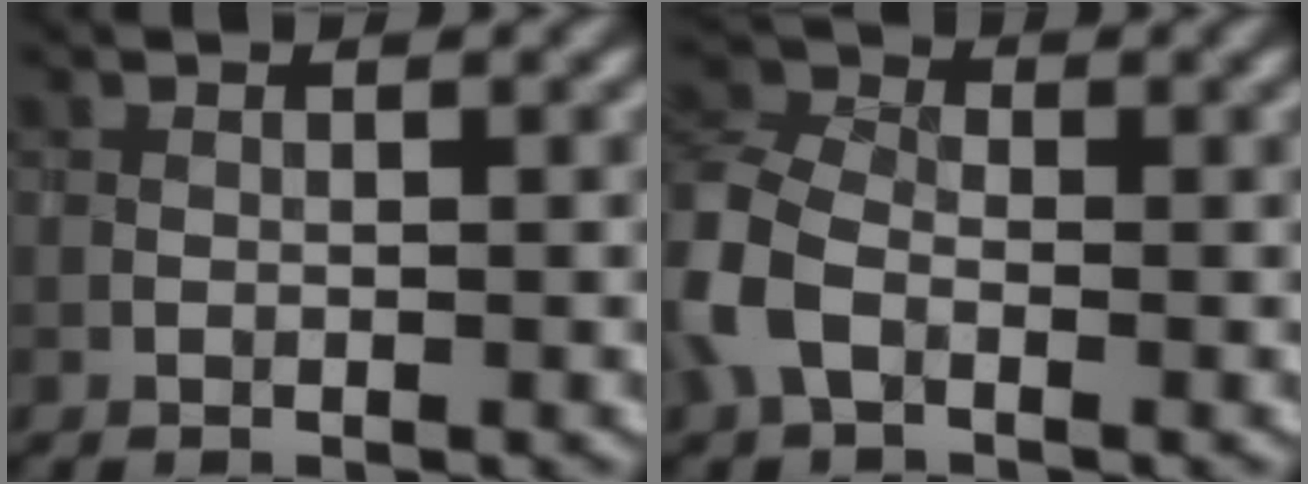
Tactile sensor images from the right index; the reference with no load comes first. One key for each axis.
{"total": 5.2, "fx": -2.0, "fy": 3.4, "fz": 3.4, "tx": -0.086, "ty": 0.007, "tz": -0.056}